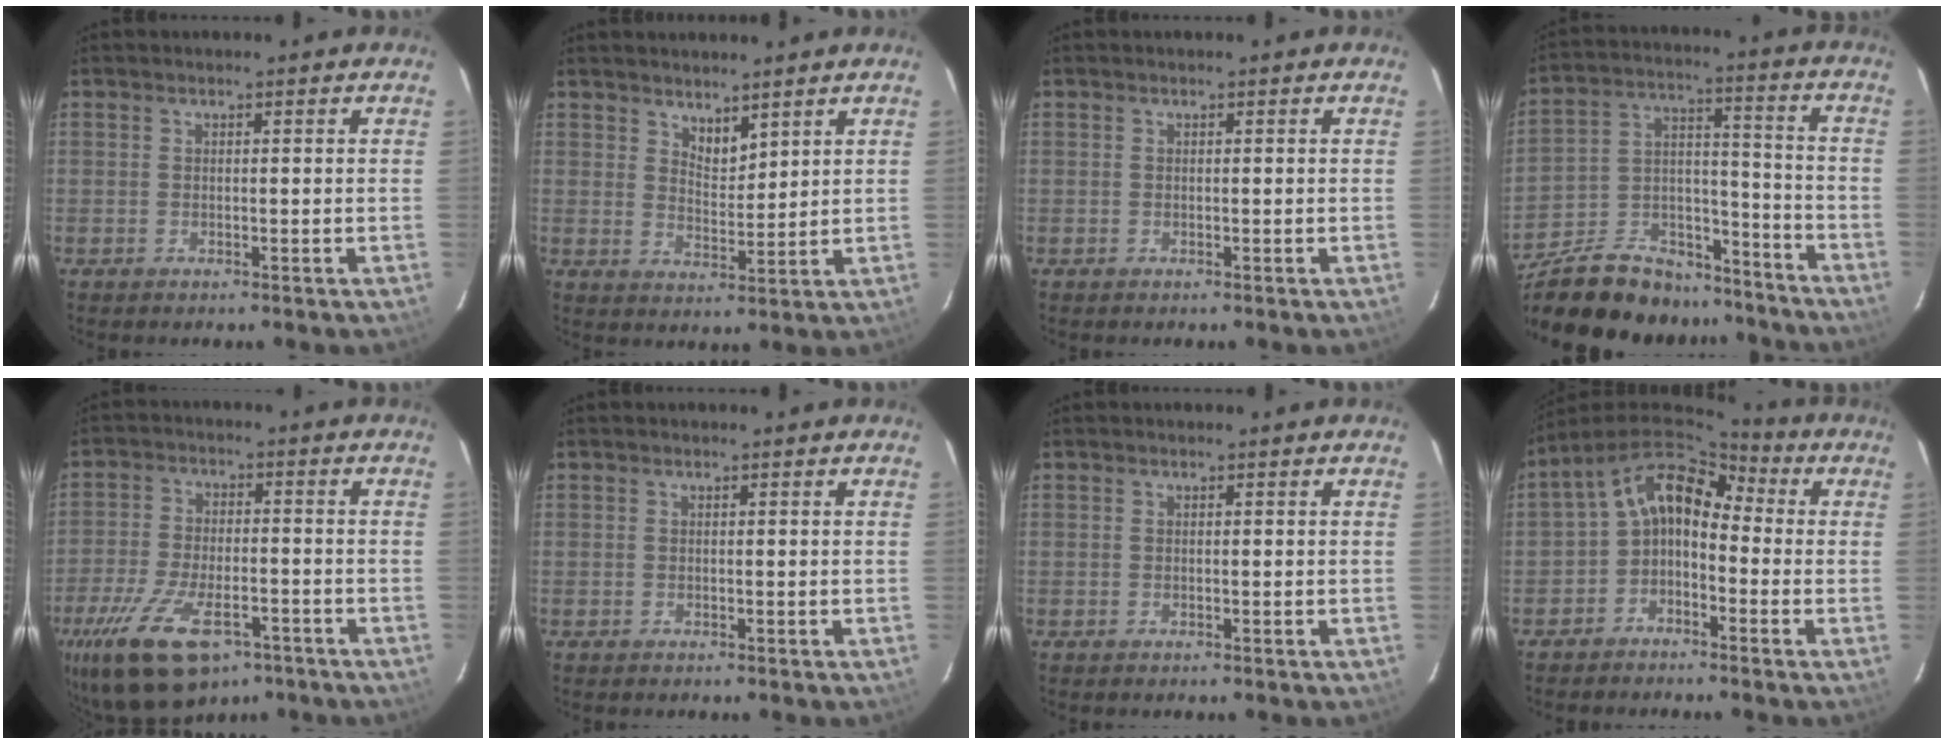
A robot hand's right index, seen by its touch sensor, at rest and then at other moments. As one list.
[{"total": 1.6, "force": [1.0, 0.6, 1.0], "torque": [-0.017, 0.001, 0.019]}, {"total": 0.0}, {"total": 26.6, "force": [-21.1, 11.8, 11.3], "torque": [-0.235, 0.034, -0.311]}, {"total": 17.7, "force": [-10.6, 8.2, 11.5], "torque": [-0.246, -0.036, -0.176]}, {"total": 0.0}, {"total": 0.0}, {"total": 8.3, "force": [-1.3, 5.8, 5.8], "torque": [-0.117, 0.030, -0.038]}]